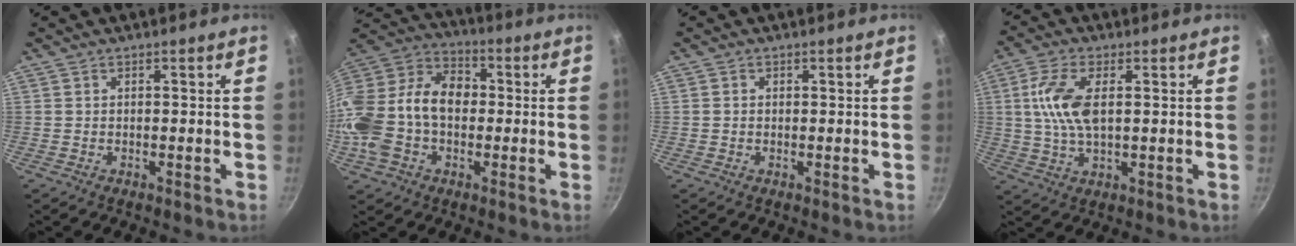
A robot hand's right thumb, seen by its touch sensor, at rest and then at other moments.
{"total": 21.4, "force": [-1.5, 15.2, 15.0], "torque": [-0.282, 0.055, -0.039]}
{"total": 0.6, "force": [0.1, 0.6, 0.3], "torque": [-0.004, 0.003, 0.000]}
{"total": 9.5, "force": [1.6, 4.5, 8.3], "torque": [-0.166, 0.004, 0.029]}